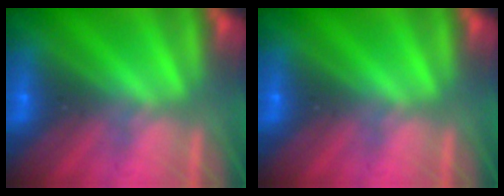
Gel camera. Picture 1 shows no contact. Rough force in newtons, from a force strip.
{"total": 0.0}